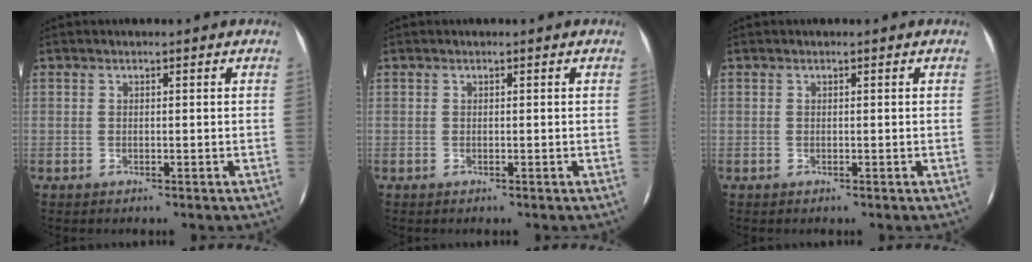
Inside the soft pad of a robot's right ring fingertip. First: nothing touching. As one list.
[{"total": 0.0}, {"total": 0.0}]